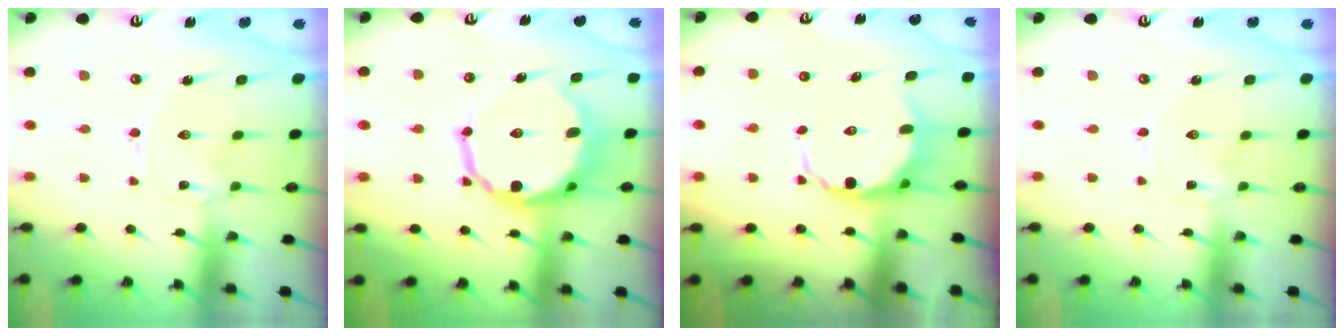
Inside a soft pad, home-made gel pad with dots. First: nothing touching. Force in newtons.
{"total": 13.9, "press": 13.4, "slide": 3.9}
{"total": 8.9, "press": 8.7, "slide": 2.1}
{"total": 0.0}